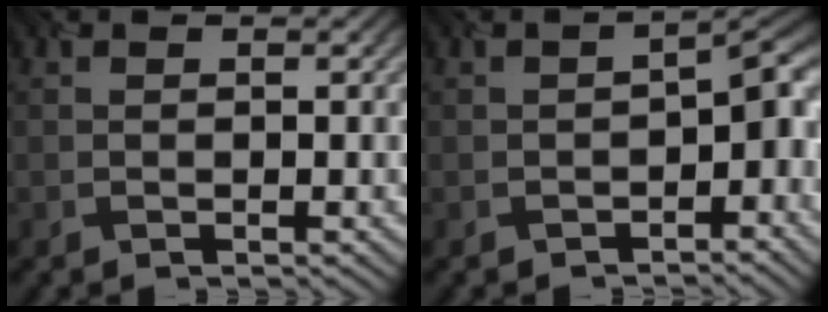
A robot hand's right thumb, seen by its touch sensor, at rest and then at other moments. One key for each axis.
{"total": 4.5, "fx": -2.2, "fy": 2.1, "fz": 3.3, "tx": -0.039, "ty": -0.007, "tz": -0.033}